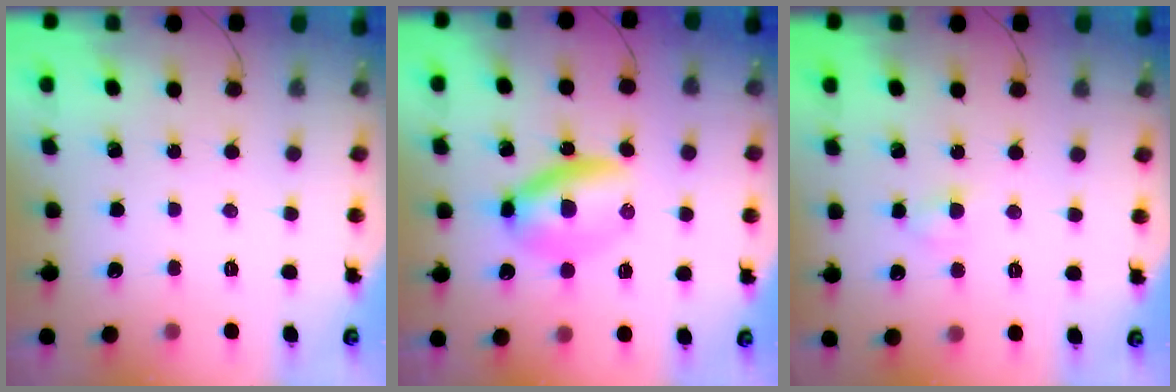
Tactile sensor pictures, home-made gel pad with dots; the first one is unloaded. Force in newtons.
{"total": 6.6, "press": 6.5, "slide": 1.2}
{"total": 2.8, "press": 2.6, "slide": 1.0}